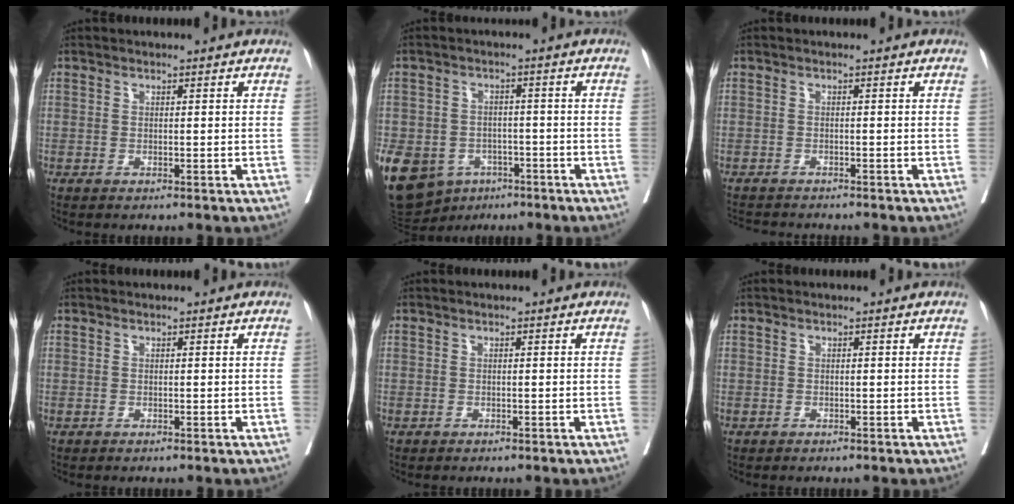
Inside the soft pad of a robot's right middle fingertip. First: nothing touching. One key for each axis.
{"total": 21.8, "fx": -10.0, "fy": 16.7, "fz": 9.8, "tx": -0.301, "ty": -0.015, "tz": -0.142}
{"total": 4.1, "fx": -4.0, "fy": 0.4, "fz": 0.9, "tx": -0.011, "ty": -0.011, "tz": -0.063}
{"total": 0.0}
{"total": 0.5, "fx": -0.2, "fy": 0.5, "fz": -0.1, "tx": 0.004, "ty": 0.006, "tz": -0.008}
{"total": 0.6, "fx": -0.3, "fy": 0.5, "fz": -0.1, "tx": 0.003, "ty": 0.006, "tz": -0.008}